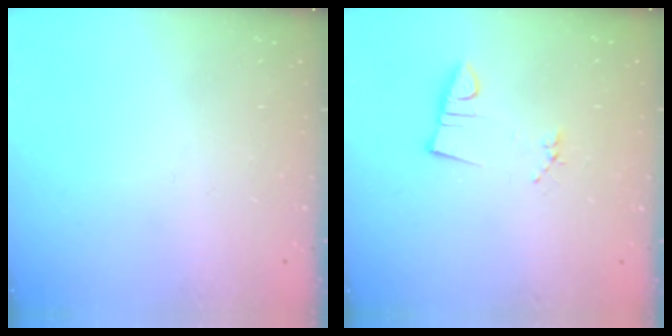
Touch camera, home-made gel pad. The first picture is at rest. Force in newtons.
{"total": 2.9, "press": 1.4, "slide": 2.5}